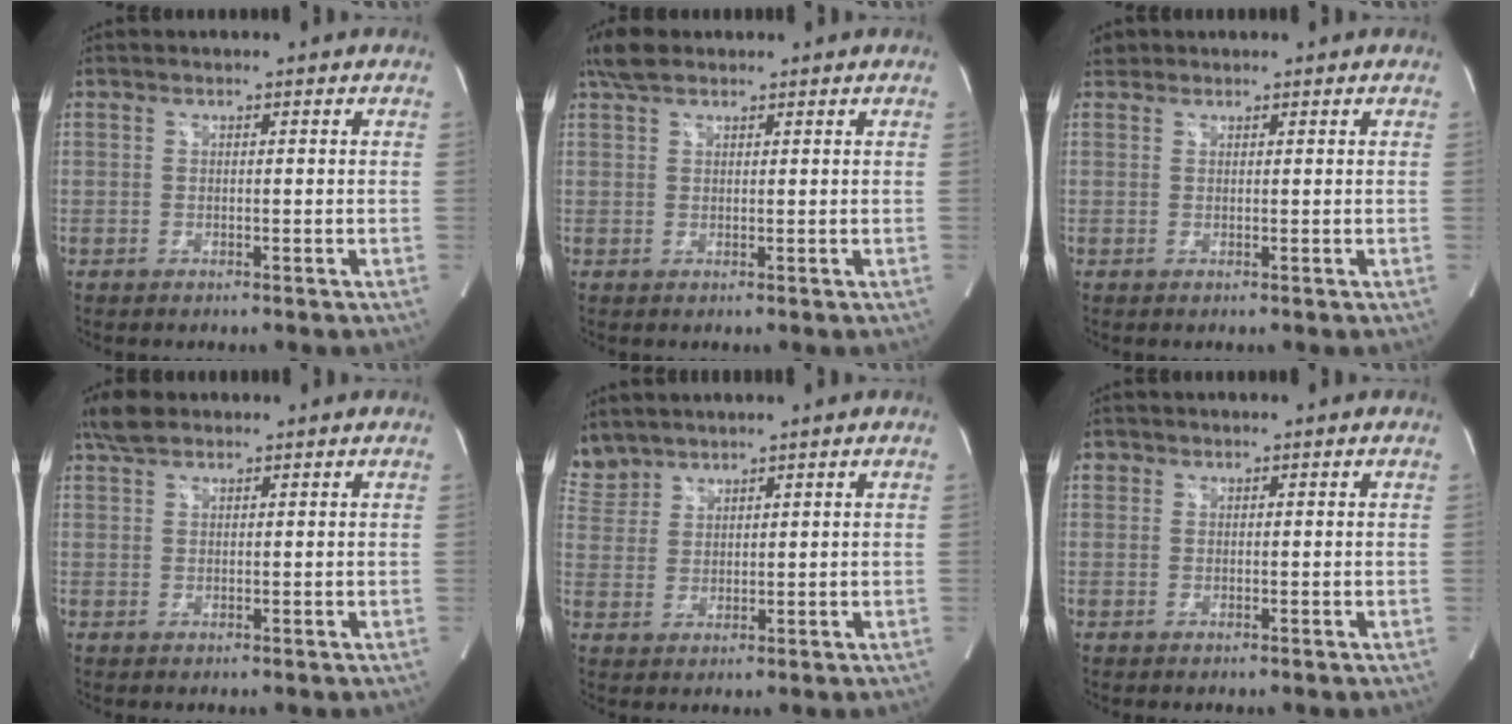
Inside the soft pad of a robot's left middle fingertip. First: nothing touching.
{"total": 3.6, "force": [2.8, 1.4, 1.7], "torque": [-0.044, 0.018, 0.055]}
{"total": 1.6, "force": [1.3, 0.9, -0.3], "torque": [0.006, 0.009, 0.018]}
{"total": 3.4, "force": [2.7, 1.3, 1.6], "torque": [-0.041, 0.016, 0.053]}
{"total": 5.0, "force": [4.7, 1.7, 0.0], "torque": [-0.010, 0.014, 0.109]}
{"total": 0.7, "force": [0.3, 0.6, 0.0], "torque": [0.005, 0.003, 0.005]}